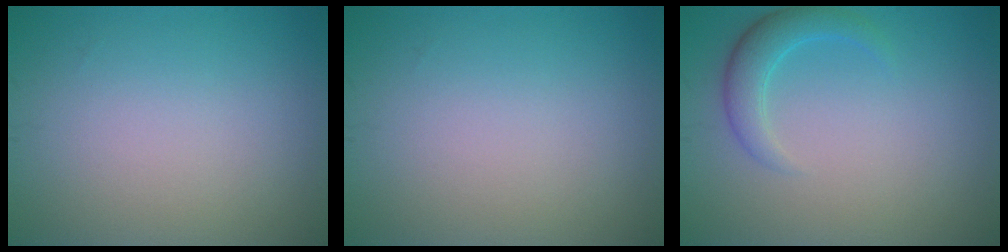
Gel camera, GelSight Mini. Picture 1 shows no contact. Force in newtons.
{"total": 0.0}
{"total": 2.7, "press": 2.7, "slide": 0.1}